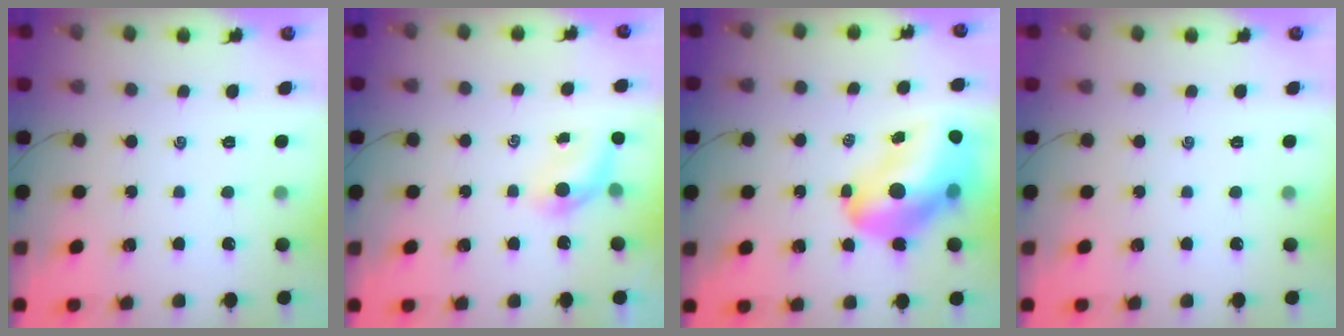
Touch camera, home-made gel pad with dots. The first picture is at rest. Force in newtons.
{"total": 5.7, "press": 5.7, "slide": 0.7}
{"total": 17.9, "press": 17.1, "slide": 5.2}
{"total": 0.0}